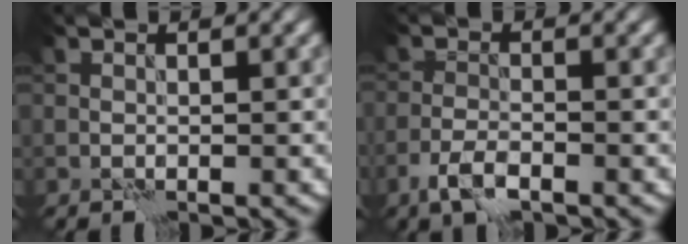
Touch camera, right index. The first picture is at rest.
{"total": 2.8, "force": [-1.8, 1.0, 1.9], "torque": [-0.043, 0.001, -0.040]}